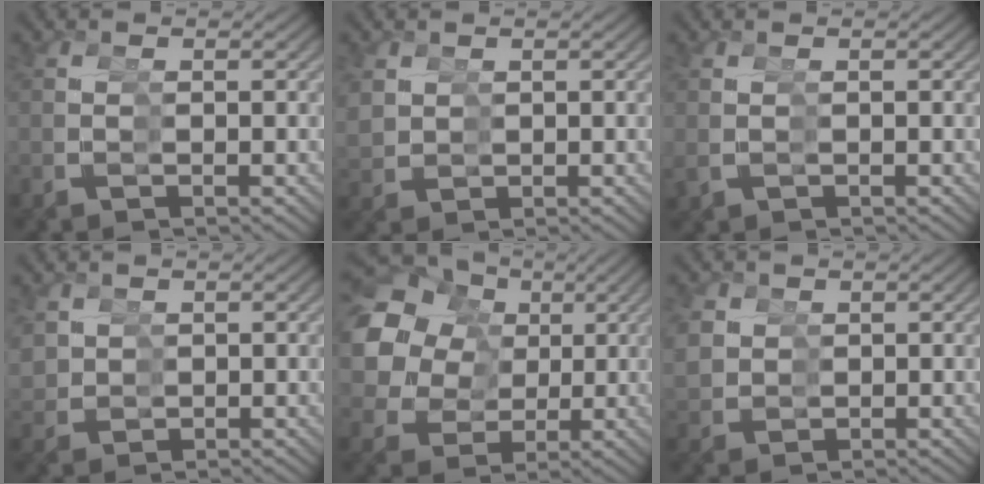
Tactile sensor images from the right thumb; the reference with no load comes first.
{"total": 2.2, "force": [1.7, 1.3, -0.3], "torque": [-0.001, -0.002, 0.037]}
{"total": 0.6, "force": [0.2, 0.6, 0.1], "torque": [-0.005, -0.002, 0.008]}
{"total": 2.5, "force": [1.8, 1.8, -0.3], "torque": [-0.006, -0.006, 0.039]}
{"total": 14.7, "force": [4.3, 11.6, 8.0], "torque": [-0.162, 0.011, 0.059]}
{"total": 2.8, "force": [1.8, 2.1, -0.4], "torque": [-0.005, -0.005, 0.038]}